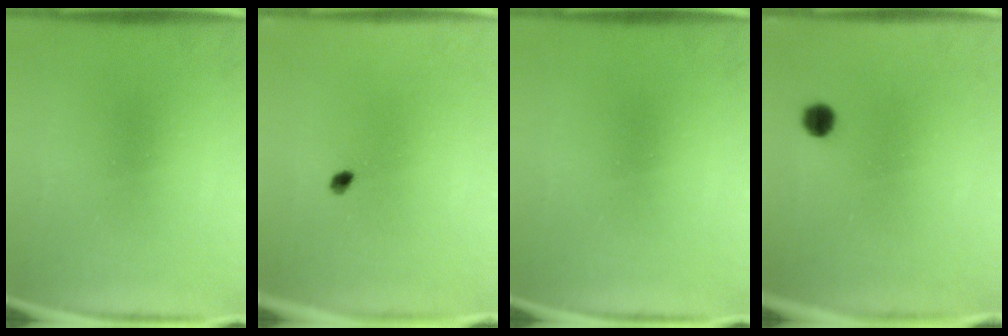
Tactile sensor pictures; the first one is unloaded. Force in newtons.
{"total": 1.2}
{"total": 0.0}
{"total": 2.6}